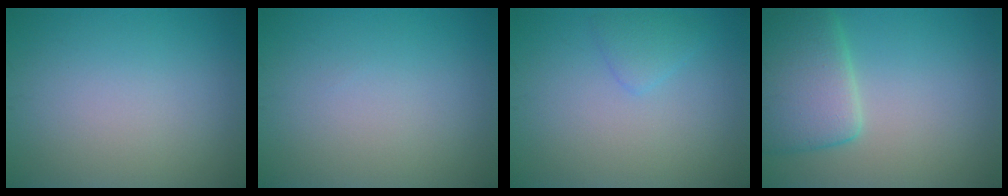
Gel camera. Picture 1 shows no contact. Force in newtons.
{"total": 0.0}
{"total": 1.5, "press": 1.5, "slide": 0.1}
{"total": 6.2, "press": 6.2, "slide": 0.4}